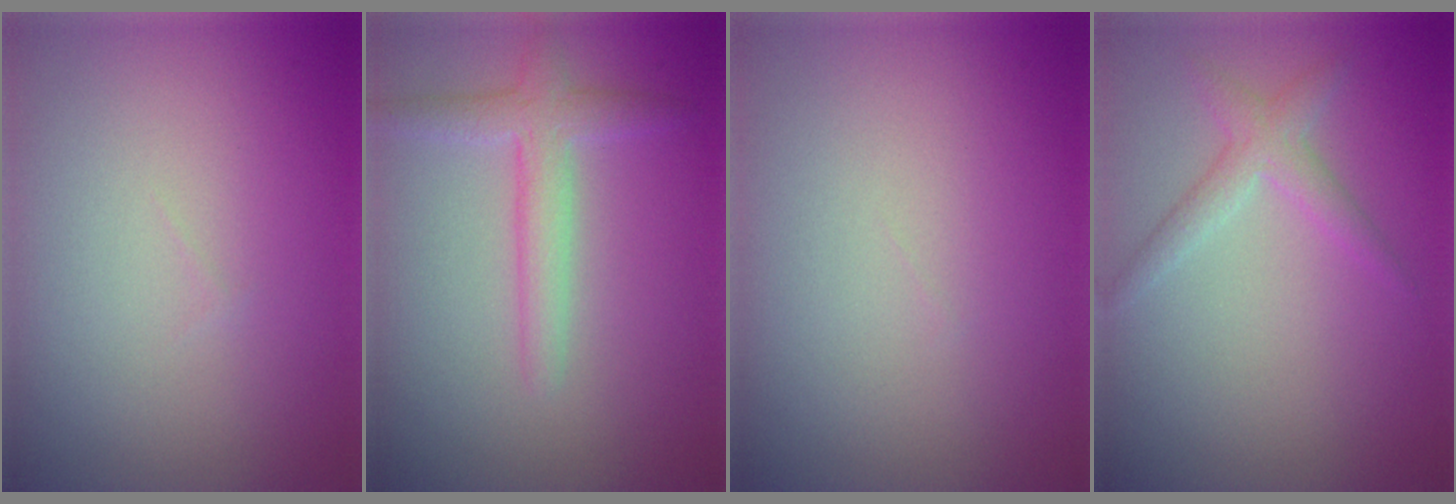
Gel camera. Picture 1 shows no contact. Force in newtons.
{"total": 2.8, "press": 2.8, "slide": 0.1}
{"total": 0.0}
{"total": 2.0, "press": 2.0, "slide": 0.1}